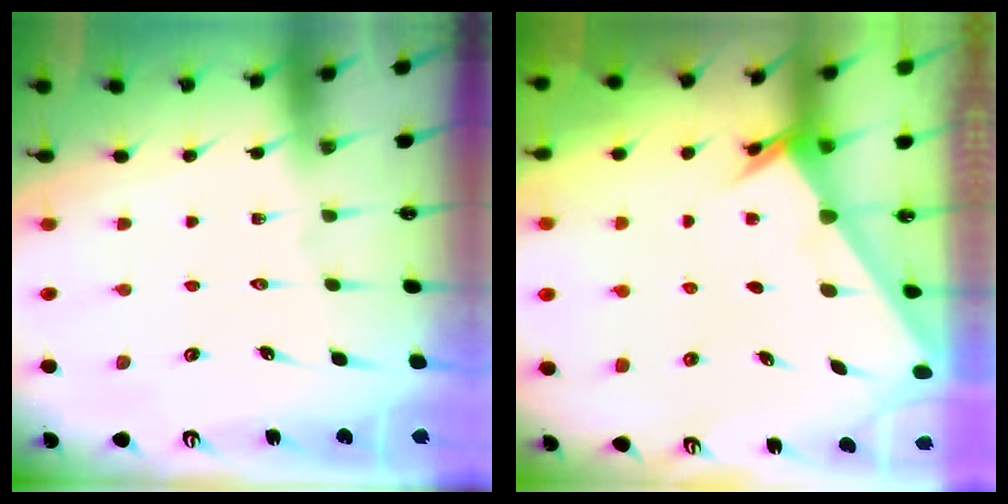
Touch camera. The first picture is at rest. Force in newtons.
{"total": 2.2, "press": 2.1, "slide": 0.3}